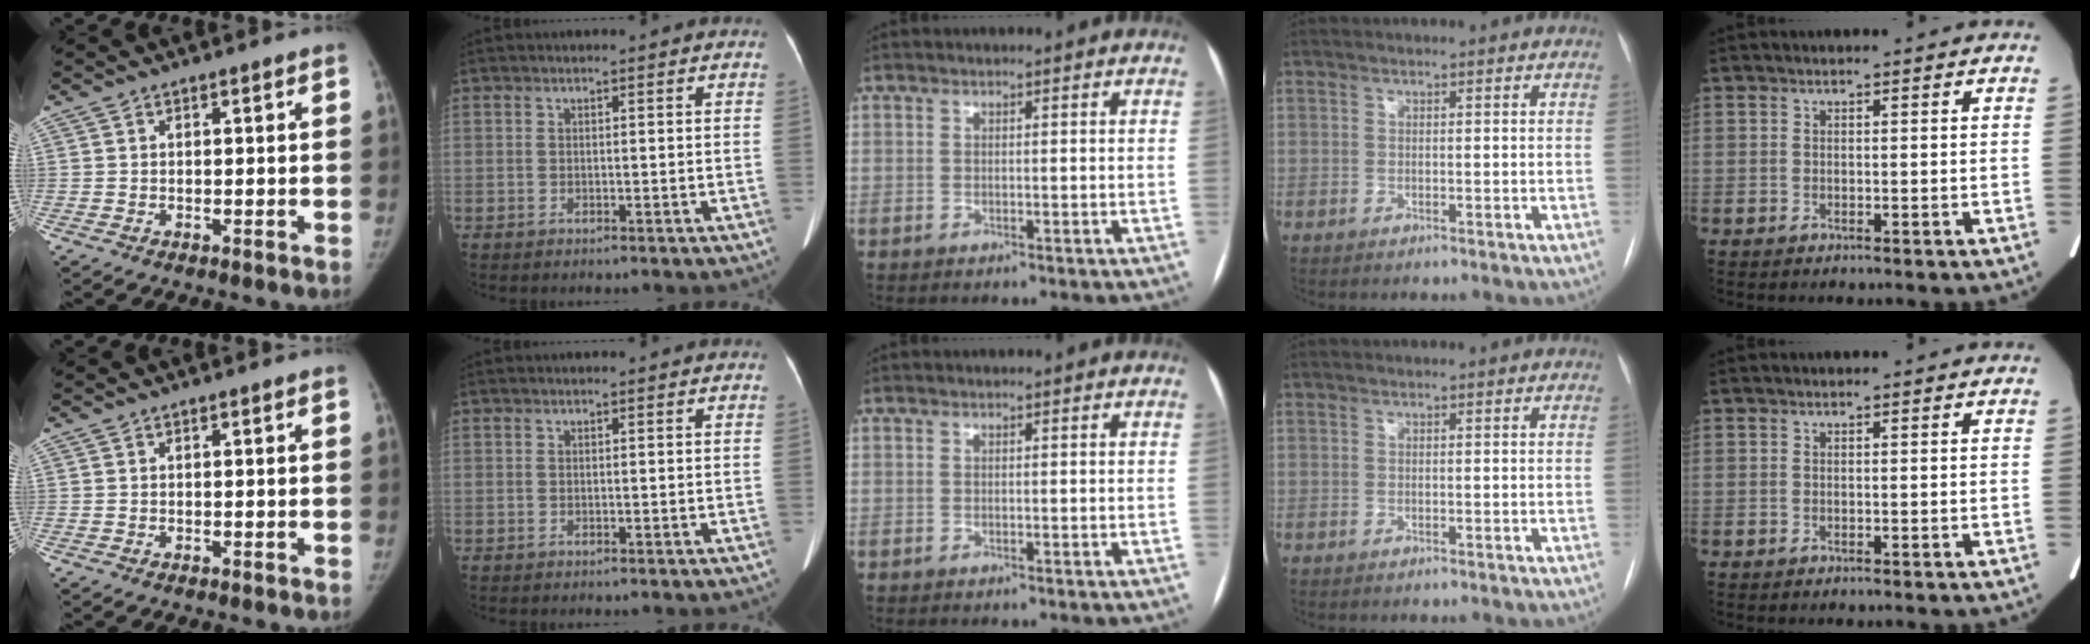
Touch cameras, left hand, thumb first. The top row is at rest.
{}